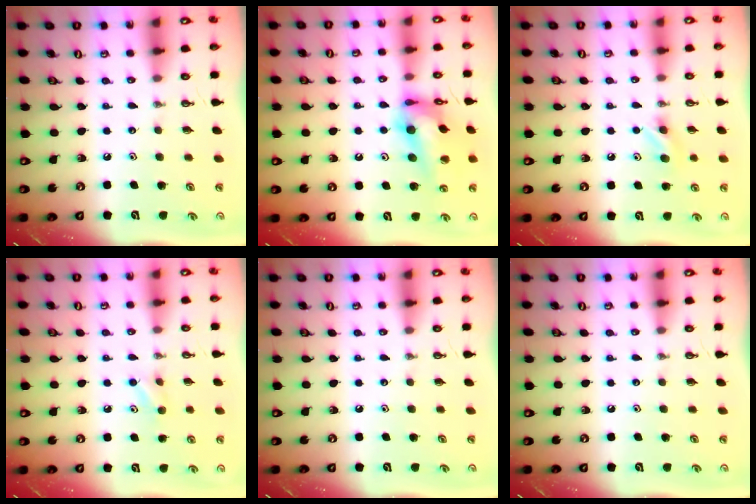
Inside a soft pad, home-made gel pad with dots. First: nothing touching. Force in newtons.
{"total": 16.0, "press": 15.9, "slide": 1.3}
{"total": 6.8, "press": 6.6, "slide": 1.6}
{"total": 4.9, "press": 4.9, "slide": 0.6}
{"total": 0.0}
{"total": 0.0}